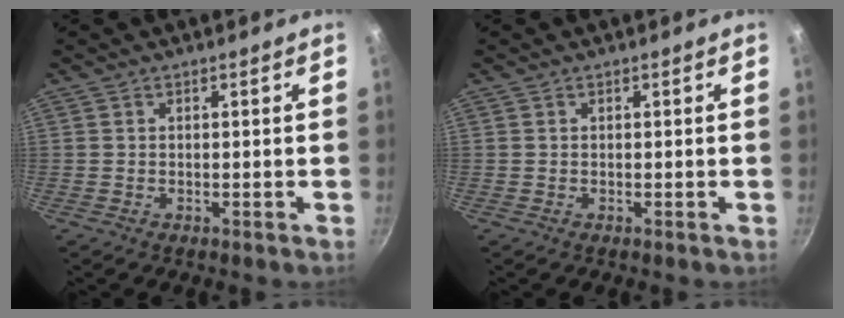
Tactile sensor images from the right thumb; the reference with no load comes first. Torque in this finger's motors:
{"motor_torque": [-0.01, 0.01, 0.00, 0.00, 0.00]}